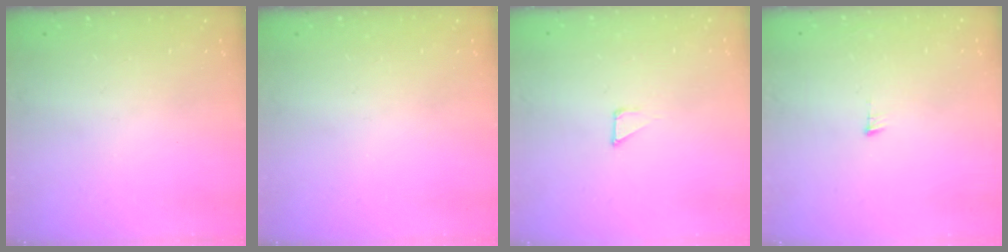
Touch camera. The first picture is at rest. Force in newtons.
{"total": 0.0}
{"total": 1.6, "press": 1.6, "slide": 0.1}
{"total": 4.5, "press": 4.5, "slide": 0.3}